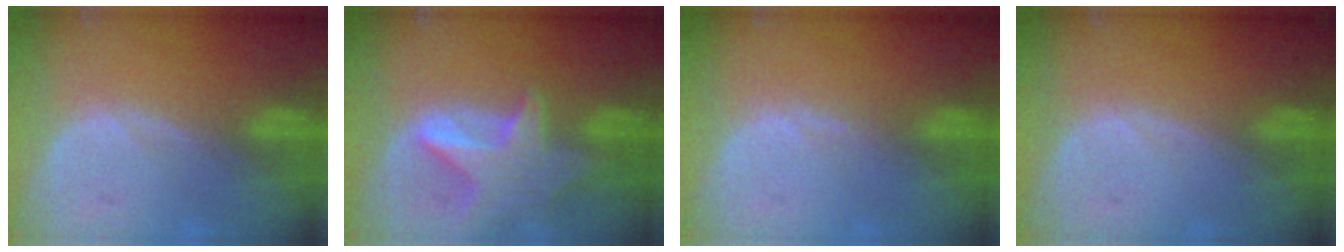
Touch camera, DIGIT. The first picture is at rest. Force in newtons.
{"total": 8.0, "press": 7.3, "slide": 3.2}
{"total": 0.6, "press": 0.5, "slide": 0.3}
{"total": 0.0}